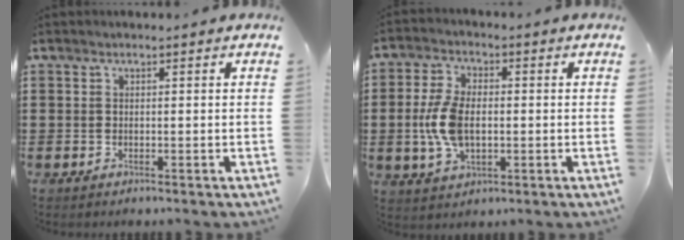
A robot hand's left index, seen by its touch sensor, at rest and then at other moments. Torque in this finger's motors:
{"motor_torque": [1.54, 0.60, 0.89, 0.18]}